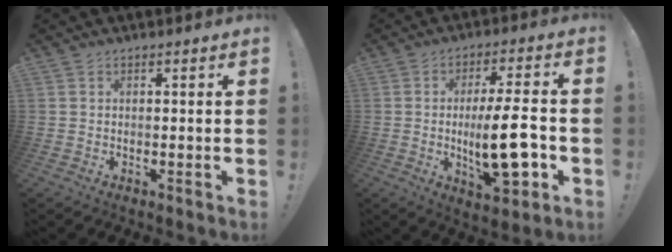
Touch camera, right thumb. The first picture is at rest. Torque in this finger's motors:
{"motor_torque": [0.50, 0.59, 0.44, -0.31, 0.06]}